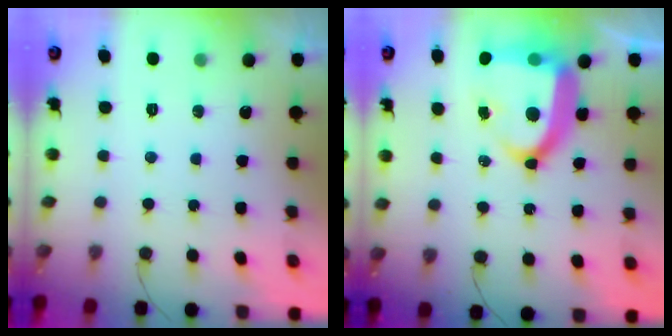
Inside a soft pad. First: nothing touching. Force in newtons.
{"total": 17.6, "press": 17.5, "slide": 1.6}